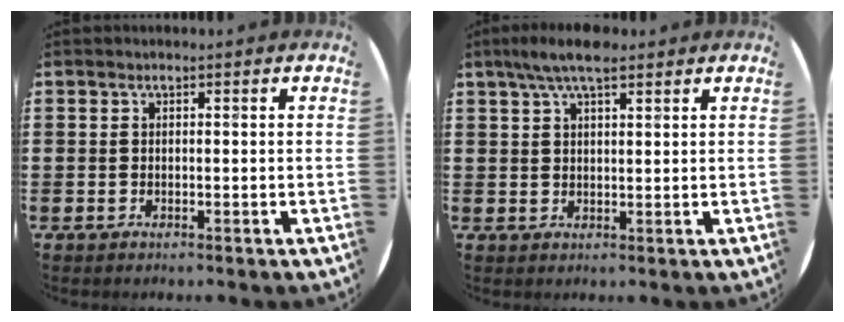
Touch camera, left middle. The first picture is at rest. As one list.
[{"total": 5.1, "force": [3.7, 1.5, 3.2], "torque": [-0.062, 0.003, 0.064]}]